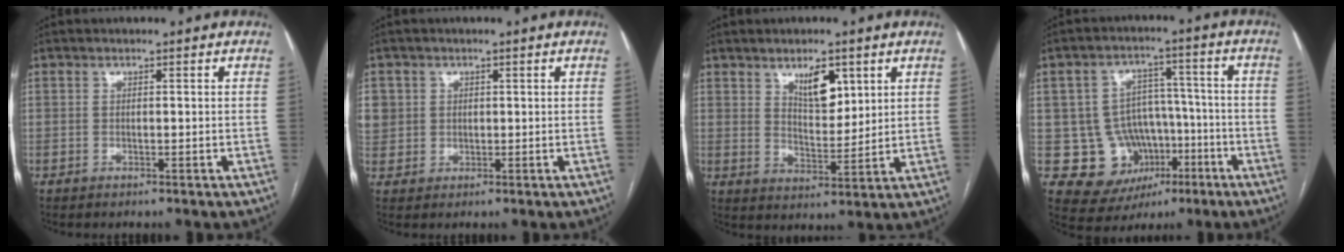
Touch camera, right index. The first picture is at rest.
{"total": 5.8, "force": [1.4, 5.5, 1.3], "torque": [-0.044, 0.016, 0.037]}
{"total": 6.2, "force": [3.4, 2.6, 4.4], "torque": [-0.076, -0.005, 0.063]}
{"total": 11.7, "force": [-3.5, 10.4, 4.3], "torque": [-0.067, 0.036, -0.036]}